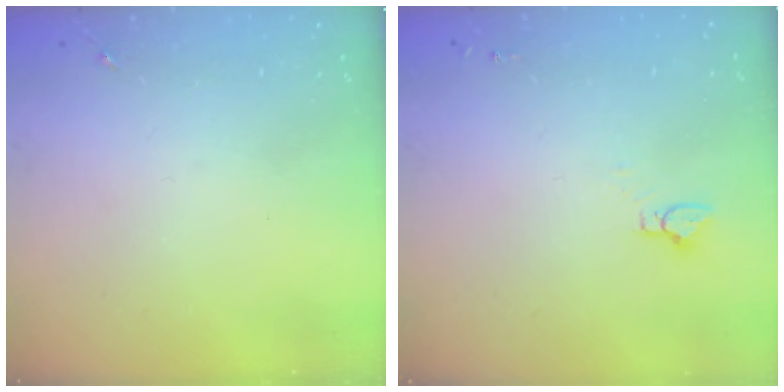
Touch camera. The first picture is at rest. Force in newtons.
{"total": 3.2, "press": 3.2, "slide": 0.2}